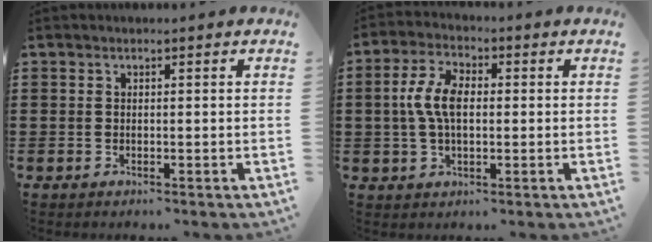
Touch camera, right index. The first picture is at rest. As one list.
[{"total": 6.8, "force": [0.2, 3.6, 5.7], "torque": [-0.133, 0.008, -0.004]}]